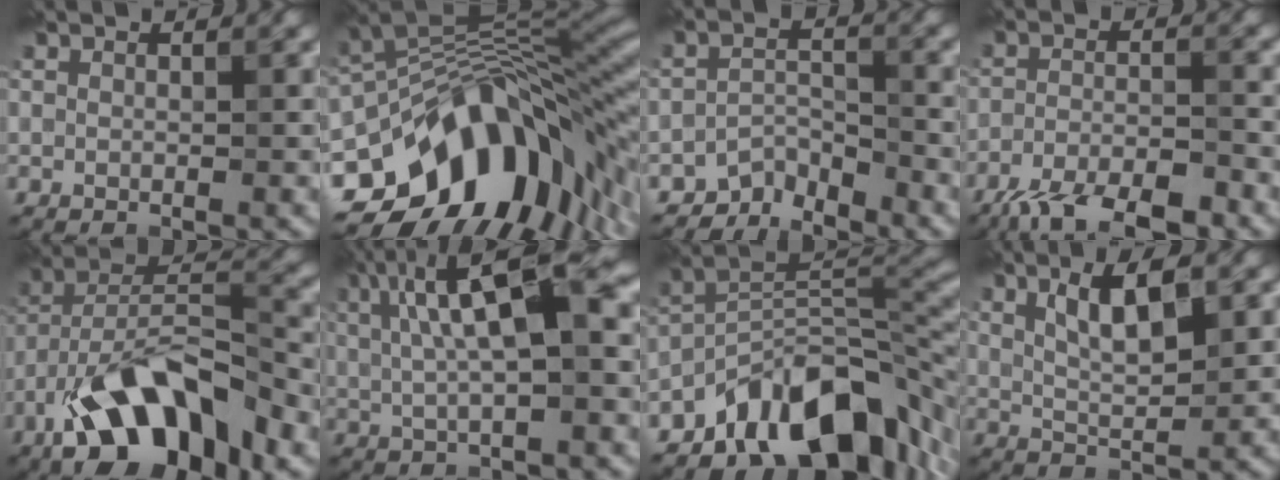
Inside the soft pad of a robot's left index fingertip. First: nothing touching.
{"total": 15.7, "force": [-6.5, 9.1, 11.1], "torque": [-0.161, 0.004, -0.106]}
{"total": 3.4, "force": [-3.1, 1.1, 0.6], "torque": [-0.001, 0.005, -0.067]}
{"total": 6.6, "force": [-5.1, 1.9, 3.8], "torque": [-0.065, -0.005, -0.094]}
{"total": 11.2, "force": [-6.2, 4.6, 8.1], "torque": [-0.138, 0.015, -0.121]}
{"total": 9.4, "force": [2.3, 2.8, 8.7], "torque": [-0.143, 0.018, 0.034]}
{"total": 11.6, "force": [-7.1, 5.1, 7.7], "torque": [-0.101, 0.001, -0.136]}
{"total": 4.9, "force": [2.1, 1.5, 4.2], "torque": [-0.078, 0.002, 0.036]}